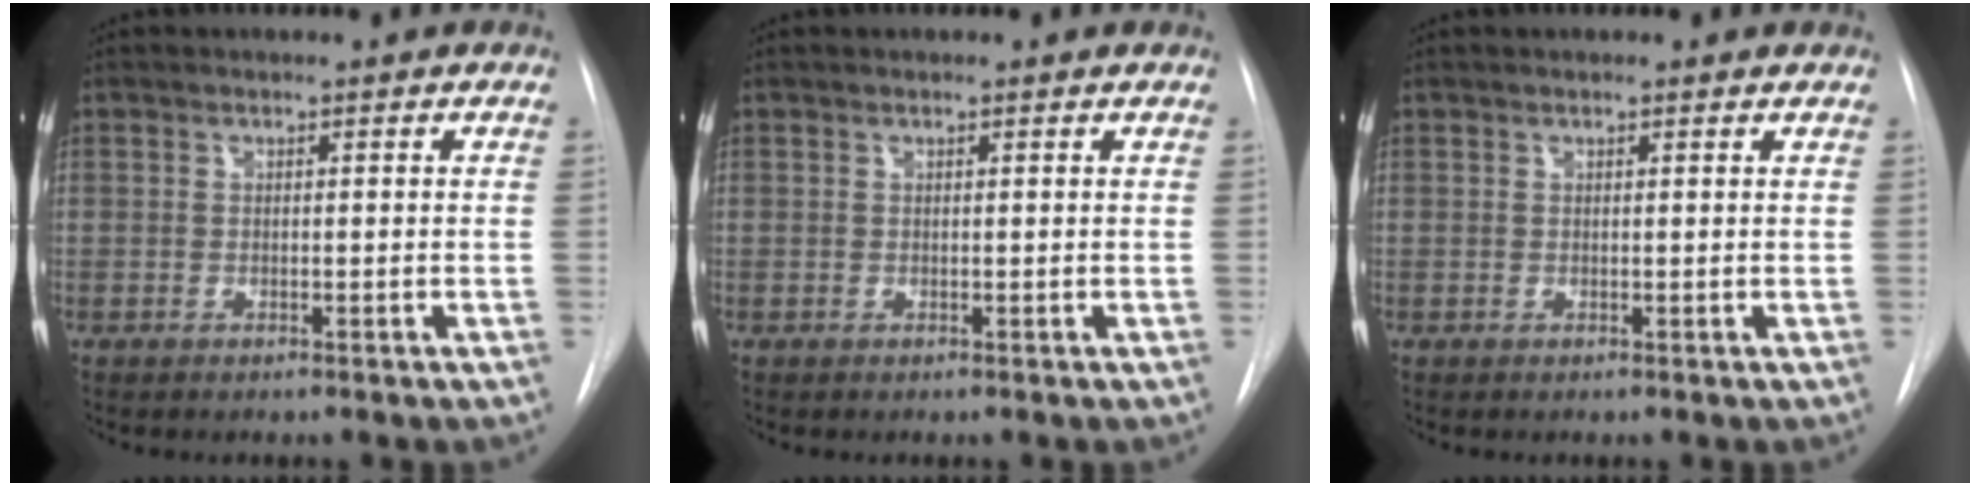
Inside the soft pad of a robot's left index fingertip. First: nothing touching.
{"total": 1.5, "force": [1.4, 0.1, 0.4], "torque": [-0.012, 0.012, 0.017]}
{"total": 2.7, "force": [2.6, 0.4, 0.8], "torque": [-0.014, 0.016, 0.025]}